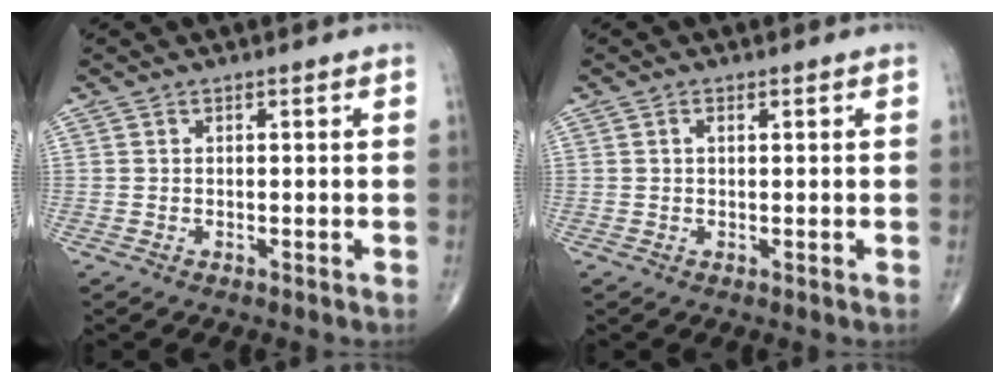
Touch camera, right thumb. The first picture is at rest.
{"total": 0.8, "force": [0.3, 0.3, 0.7], "torque": [-0.012, 0.003, 0.004]}